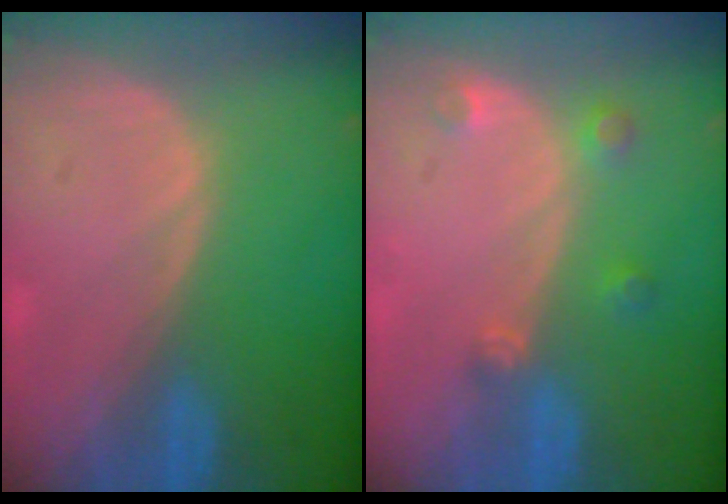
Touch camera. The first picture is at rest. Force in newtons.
{"total": 2.7, "press": 2.6, "slide": 0.4}